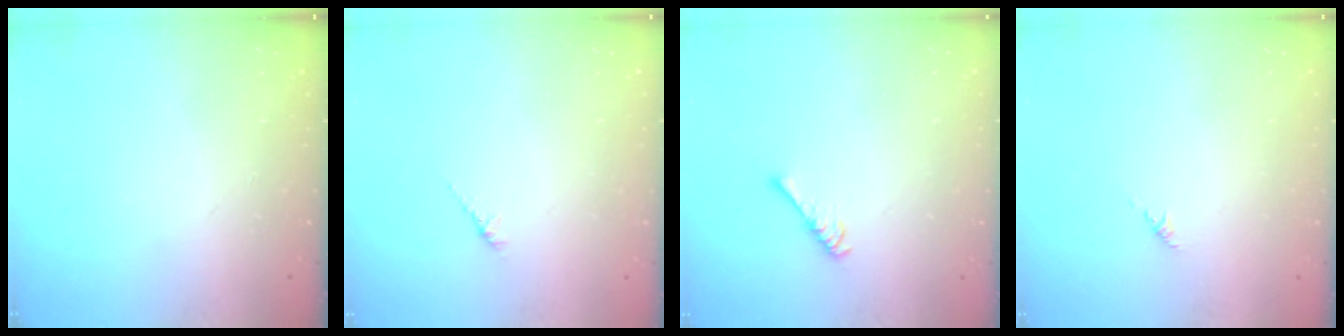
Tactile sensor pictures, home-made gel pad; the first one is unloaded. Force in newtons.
{"total": 1.5, "press": 1.4, "slide": 0.5}
{"total": 3.8, "press": 3.7, "slide": 0.6}
{"total": 0.0}